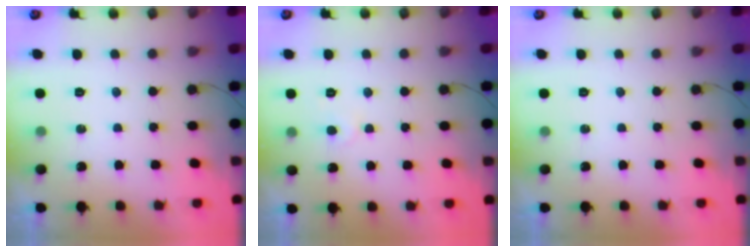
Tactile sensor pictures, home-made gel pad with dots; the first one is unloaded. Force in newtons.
{"total": 3.7, "press": 3.7, "slide": 0.4}
{"total": 0.0}